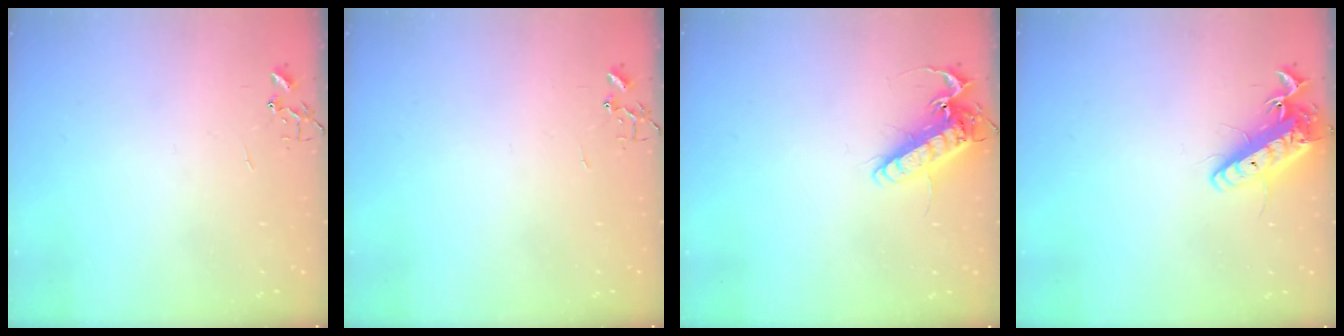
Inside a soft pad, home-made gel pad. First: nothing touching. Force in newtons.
{"total": 0.0}
{"total": 14.8, "press": 14.6, "slide": 2.4}
{"total": 14.5, "press": 14.2, "slide": 2.8}